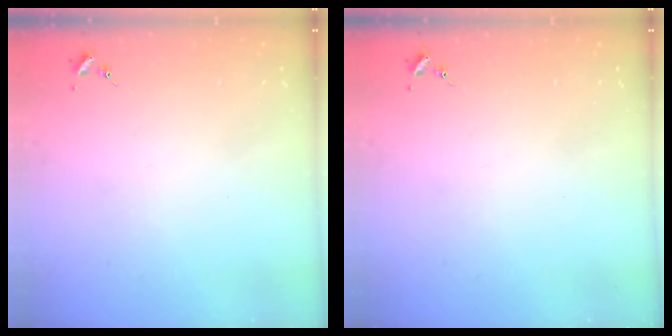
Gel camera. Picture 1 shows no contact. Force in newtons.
{"total": 0.0}